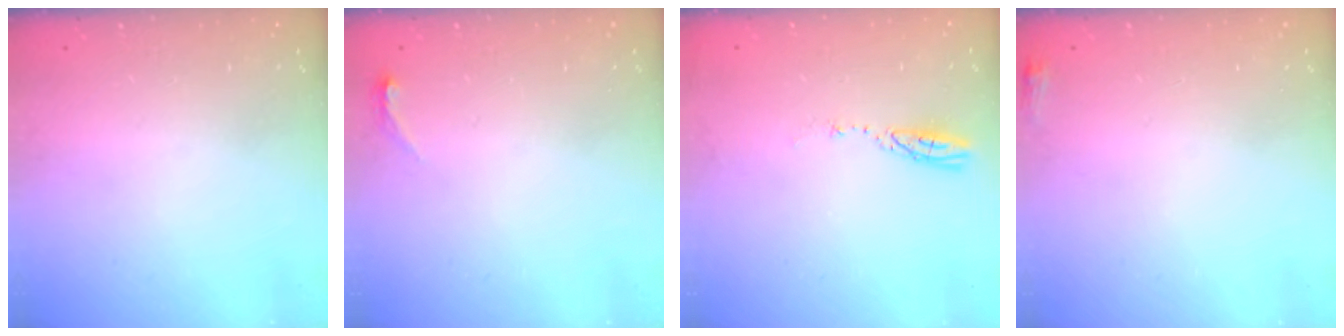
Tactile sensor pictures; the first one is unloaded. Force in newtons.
{"total": 3.8, "press": 3.5, "slide": 1.6}
{"total": 3.7, "press": 3.6, "slide": 0.3}
{"total": 3.2, "press": 2.9, "slide": 1.3}